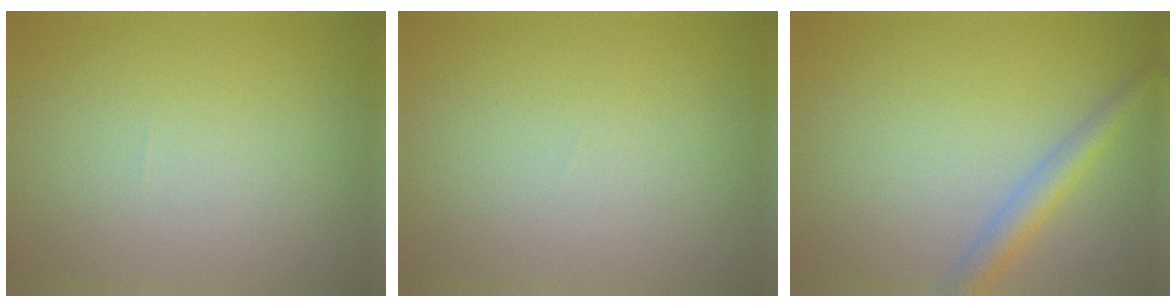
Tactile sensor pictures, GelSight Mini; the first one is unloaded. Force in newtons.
{"total": 0.0}
{"total": 2.8, "press": 2.8, "slide": 0.1}